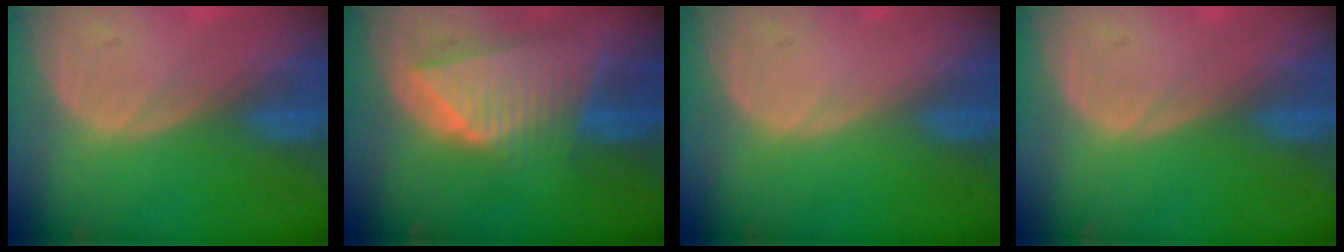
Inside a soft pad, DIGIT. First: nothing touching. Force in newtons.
{"total": 9.2, "press": 8.2, "slide": 4.2}
{"total": 0.0}
{"total": 0.0}